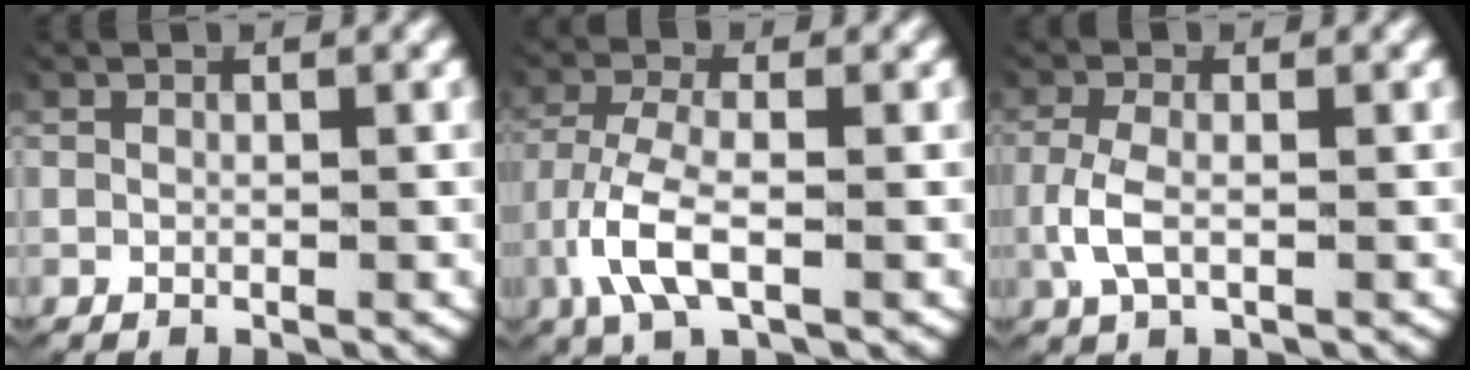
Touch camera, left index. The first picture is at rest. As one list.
[{"total": 5.2, "force": [-1.6, 2.5, 4.3], "torque": [-0.115, -0.021, -0.017]}, {"total": 3.0, "force": [-0.5, 1.5, 2.6], "torque": [-0.074, -0.010, -0.002]}]